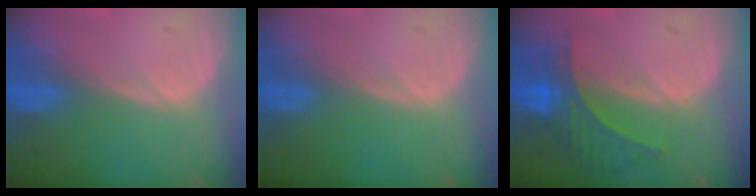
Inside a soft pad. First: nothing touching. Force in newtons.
{"total": 0.0}
{"total": 5.9, "press": 5.6, "slide": 2.0}